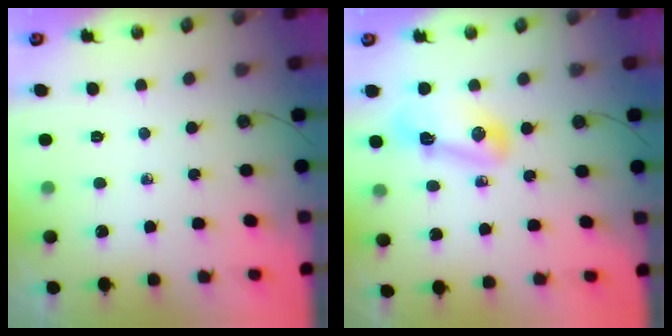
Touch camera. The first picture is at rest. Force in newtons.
{"total": 7.4, "press": 7.4, "slide": 0.8}